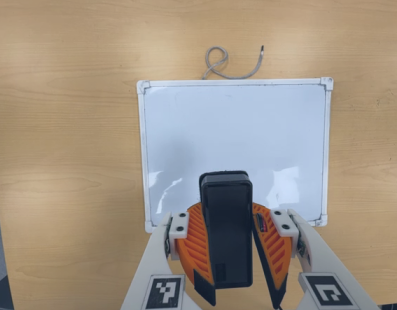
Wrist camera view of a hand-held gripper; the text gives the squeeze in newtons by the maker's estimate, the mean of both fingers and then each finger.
{"total": 10.8, "left": 10.4, "right": 11.1}